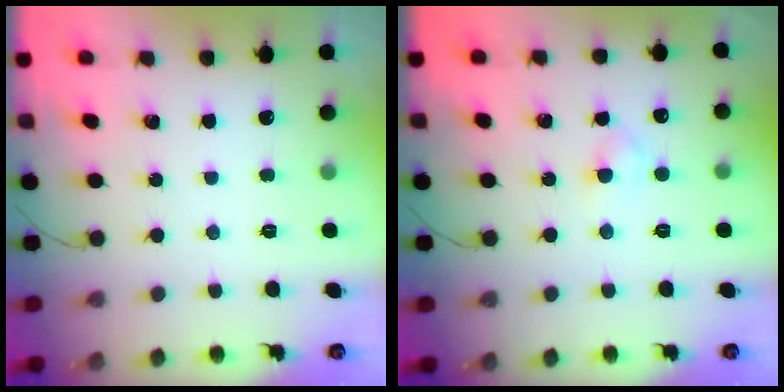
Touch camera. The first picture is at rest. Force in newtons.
{"total": 2.6, "press": 2.4, "slide": 1.1}